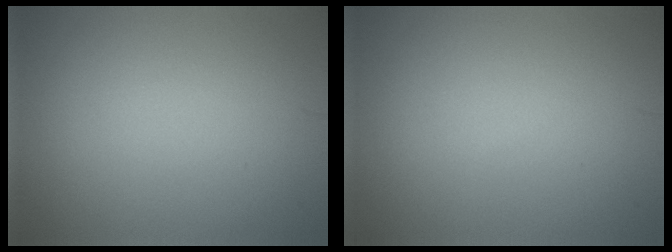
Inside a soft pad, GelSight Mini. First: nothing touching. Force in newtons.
{"total": 0.0}